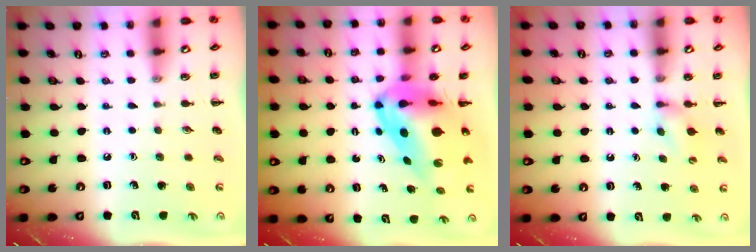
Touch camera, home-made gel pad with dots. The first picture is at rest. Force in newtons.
{"total": 10.7, "press": 10.3, "slide": 2.9}
{"total": 5.2, "press": 5.1, "slide": 1.4}